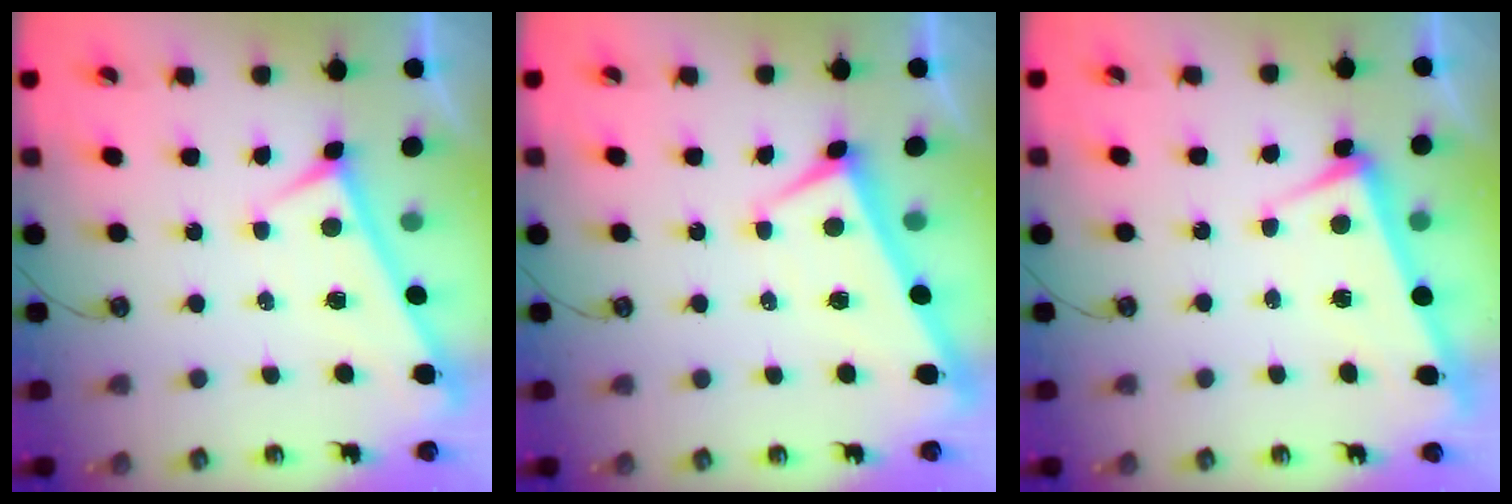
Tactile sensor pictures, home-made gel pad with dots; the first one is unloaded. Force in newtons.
{"total": 2.2, "press": 2.1, "slide": 0.6}
{"total": 4.1, "press": 4.1, "slide": 0.5}